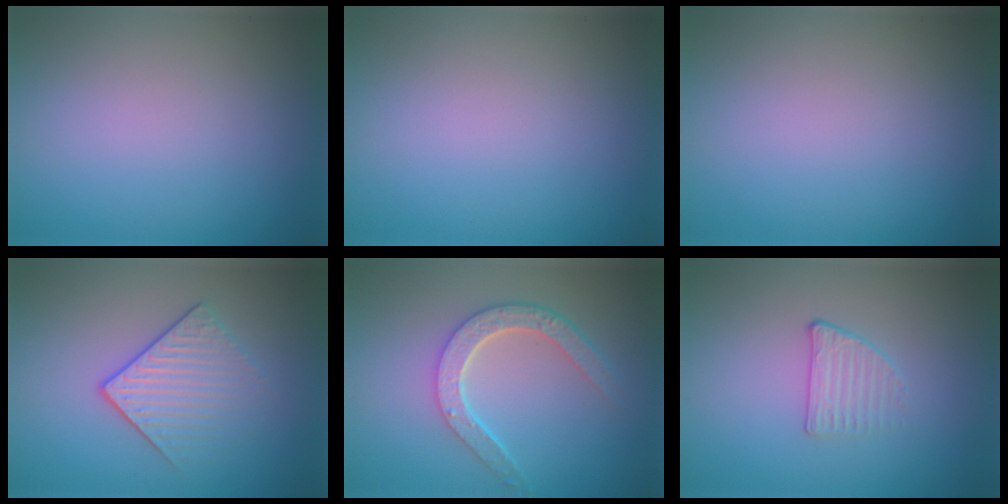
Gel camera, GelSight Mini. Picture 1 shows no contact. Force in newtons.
{"total": 0.0}
{"total": 0.0}
{"total": 3.7, "press": 2.8, "slide": 2.4}
{"total": 4.3, "press": 3.4, "slide": 2.6}
{"total": 1.6, "press": 1.1, "slide": 1.1}